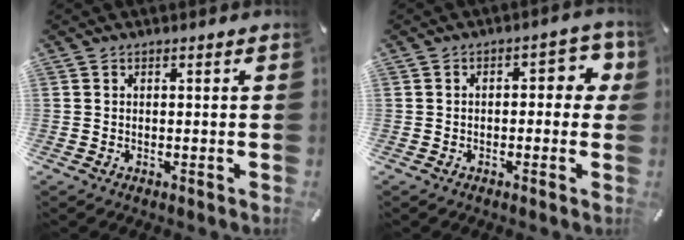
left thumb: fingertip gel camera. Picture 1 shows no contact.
{"total": 5.8, "force": [0.3, 3.3, 4.8], "torque": [-0.061, 0.006, -0.004]}